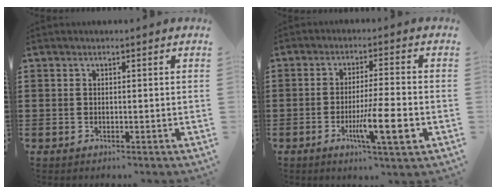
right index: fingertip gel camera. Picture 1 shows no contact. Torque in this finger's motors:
{"motor_torque": [1.75, 0.08, 0.44, 0.12]}